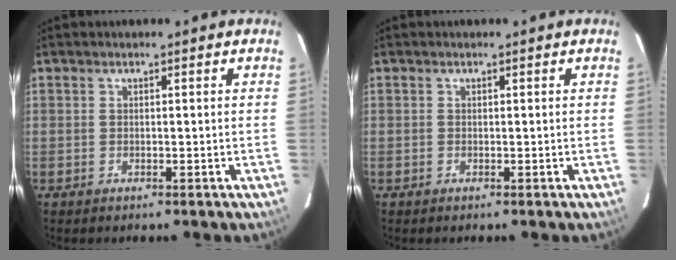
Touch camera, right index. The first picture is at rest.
{"total": 0.0}